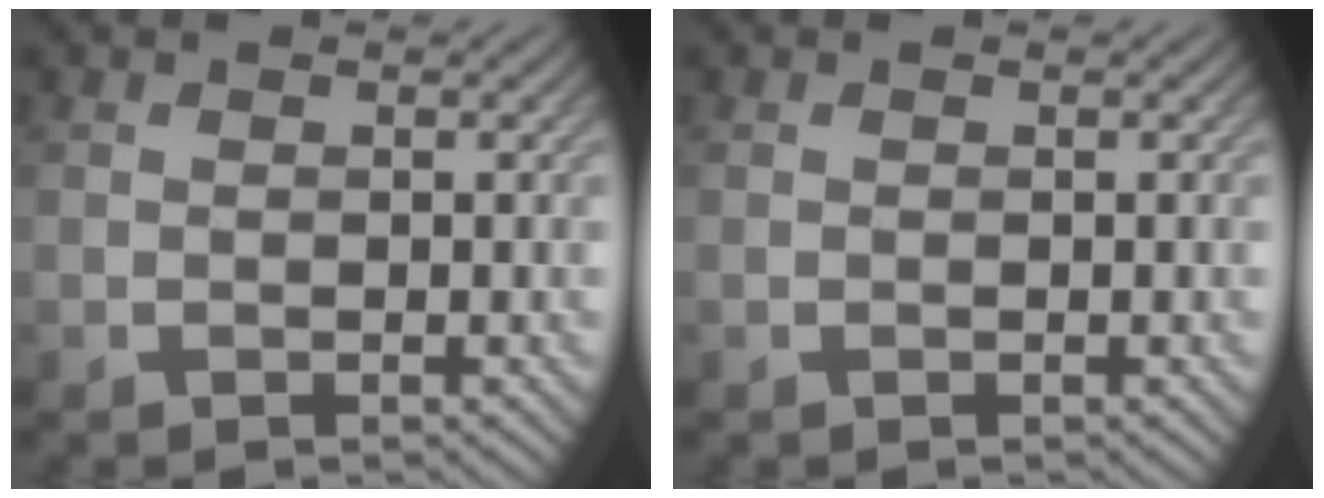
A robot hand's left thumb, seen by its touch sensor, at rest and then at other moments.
{"total": 0.0}